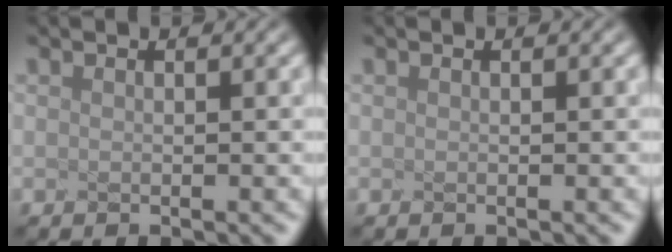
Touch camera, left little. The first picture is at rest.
{"total": 0.0}